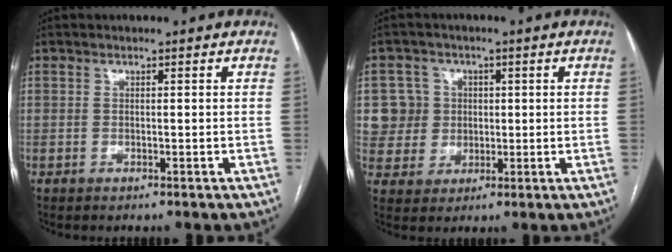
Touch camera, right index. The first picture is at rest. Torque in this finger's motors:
{"motor_torque": [-0.14, 0.04, 0.02, 0.00]}